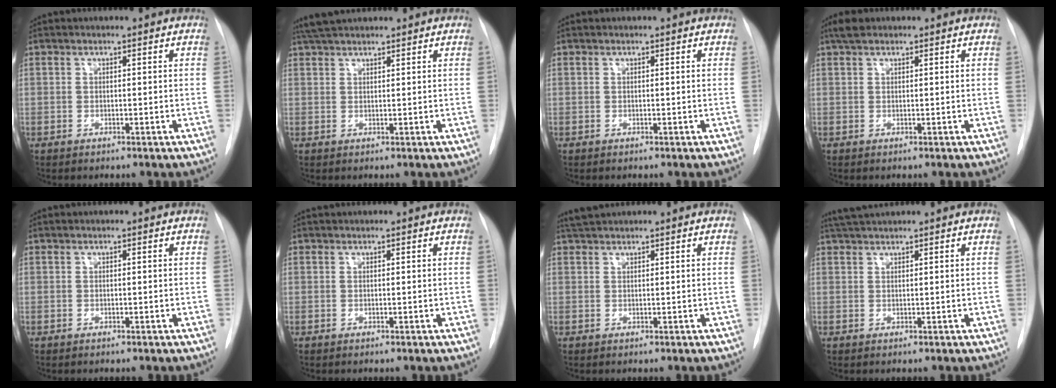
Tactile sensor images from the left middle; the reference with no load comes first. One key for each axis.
{"total": 4.6, "fx": 4.1, "fy": 0.8, "fz": 1.9, "tx": -0.033, "ty": 0.030, "tz": 0.076}
{"total": 0.0}
{"total": 2.1, "fx": 1.6, "fy": 0.9, "fz": 1.0, "tx": -0.018, "ty": 0.015, "tz": 0.027}
{"total": 0.0}
{"total": 0.8, "fx": 0.8, "fy": 0.0, "fz": 0.1, "tx": -0.005, "ty": 0.018, "tz": 0.018}
{"total": 2.5, "fx": 2.4, "fy": 0.1, "fz": 0.8, "tx": -0.015, "ty": 0.019, "tz": 0.045}
{"total": 3.0, "fx": 2.8, "fy": -0.3, "fz": 1.1, "tx": -0.018, "ty": 0.019, "tz": 0.055}